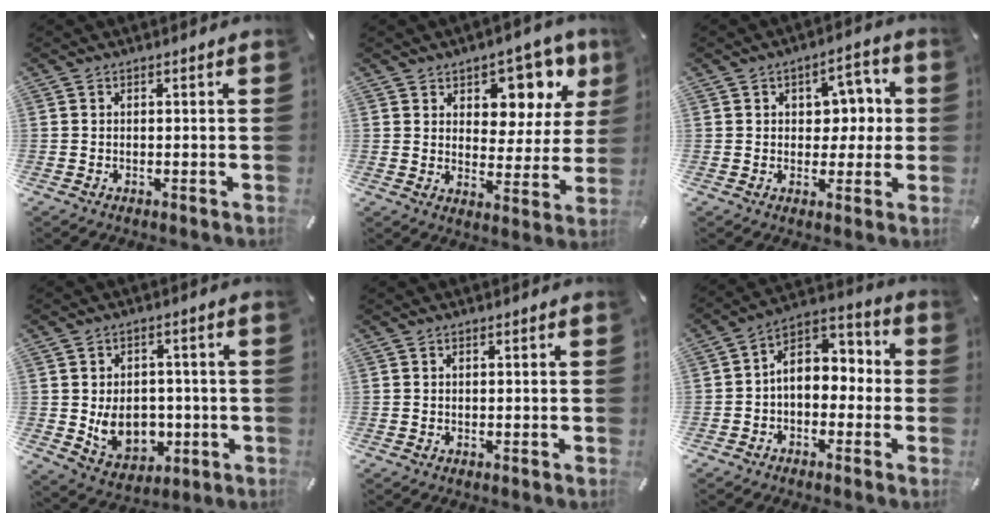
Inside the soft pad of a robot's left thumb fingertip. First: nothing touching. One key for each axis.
{"total": 10.3, "fx": 6.7, "fy": 6.8, "fz": 3.9, "tx": -0.036, "ty": -0.064, "tz": 0.115}
{"total": 8.2, "fx": 1.2, "fy": 6.3, "fz": 5.1, "tx": -0.054, "ty": -0.002, "tz": 0.013}
{"total": 10.2, "fx": -0.8, "fy": 8.5, "fz": 5.4, "tx": -0.082, "ty": -0.001, "tz": -0.008}
{"total": 0.0}
{"total": 7.2, "fx": -0.7, "fy": 6.0, "fz": 3.8, "tx": -0.063, "ty": 0.002, "tz": -0.019}